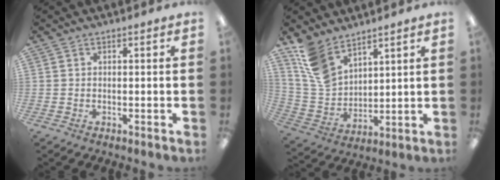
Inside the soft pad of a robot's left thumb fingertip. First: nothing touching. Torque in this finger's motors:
{"motor_torque": [0.27, -0.12, 1.16, -1.10, 0.25]}